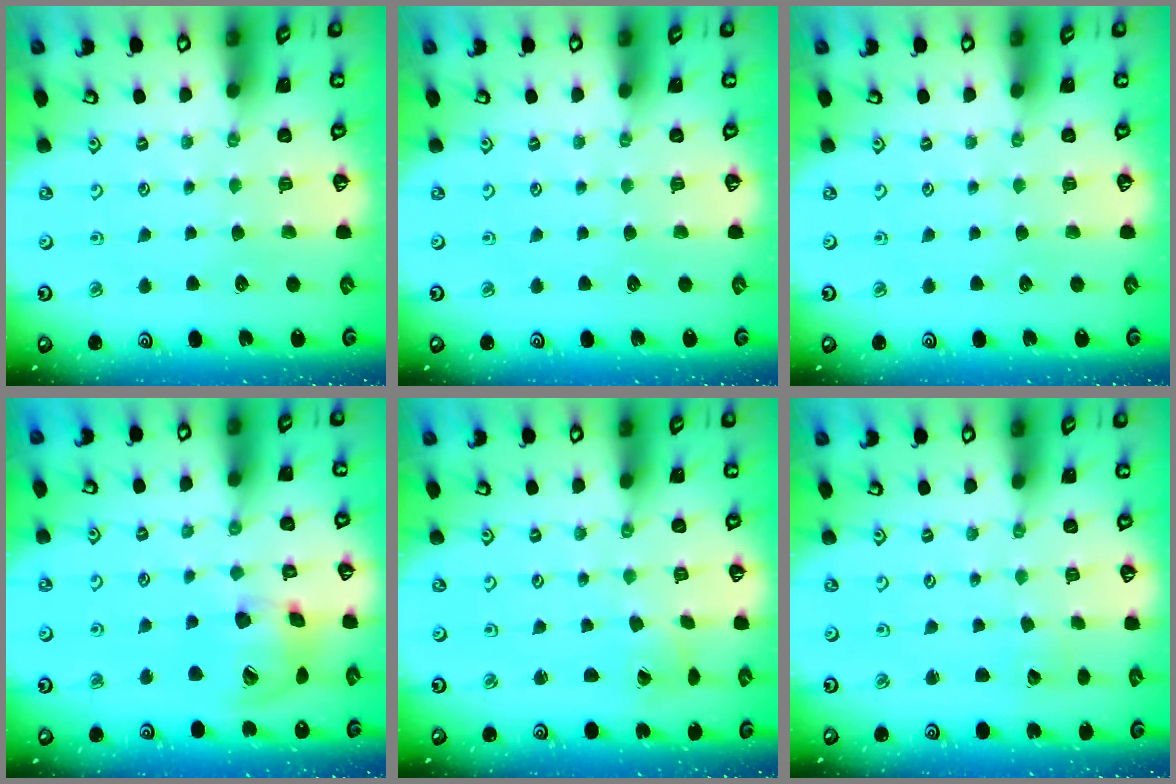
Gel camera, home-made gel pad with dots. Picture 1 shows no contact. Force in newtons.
{"total": 0.0}
{"total": 0.0}
{"total": 16.9, "press": 16.8, "slide": 2.5}
{"total": 1.2, "press": 1.2, "slide": 0.1}
{"total": 1.5, "press": 1.5, "slide": 0.0}